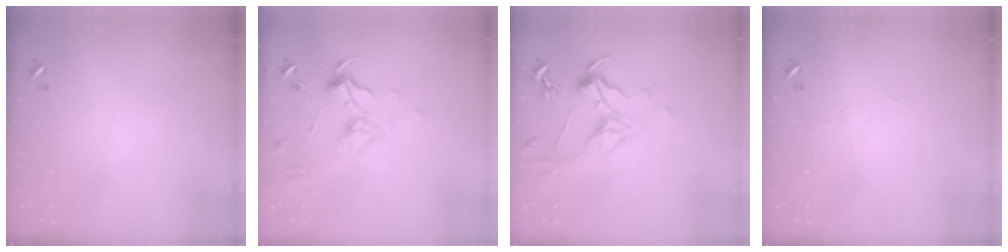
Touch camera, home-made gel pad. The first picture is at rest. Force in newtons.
{"total": 1.8, "press": 1.7, "slide": 0.7}
{"total": 1.6, "press": 1.3, "slide": 0.9}
{"total": 1.7, "press": 1.7, "slide": 0.4}